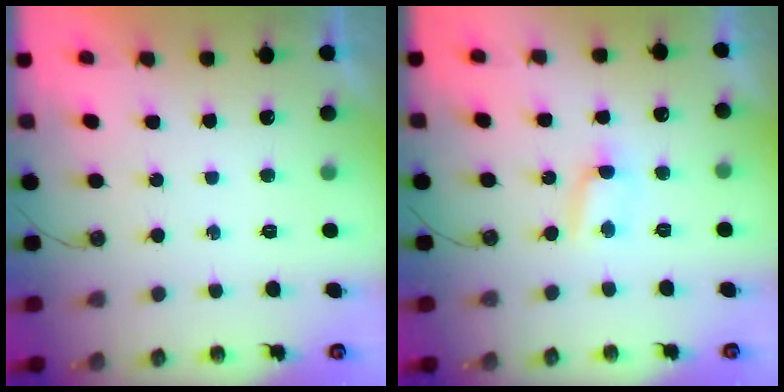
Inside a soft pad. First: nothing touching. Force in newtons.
{"total": 4.3, "press": 4.3, "slide": 0.4}